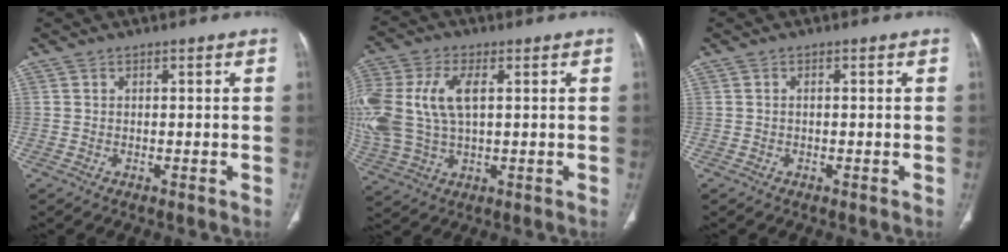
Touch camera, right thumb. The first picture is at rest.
{"total": 17.9, "force": [2.9, 10.3, 14.4], "torque": [-0.360, 0.007, 0.059]}
{"total": 0.0}